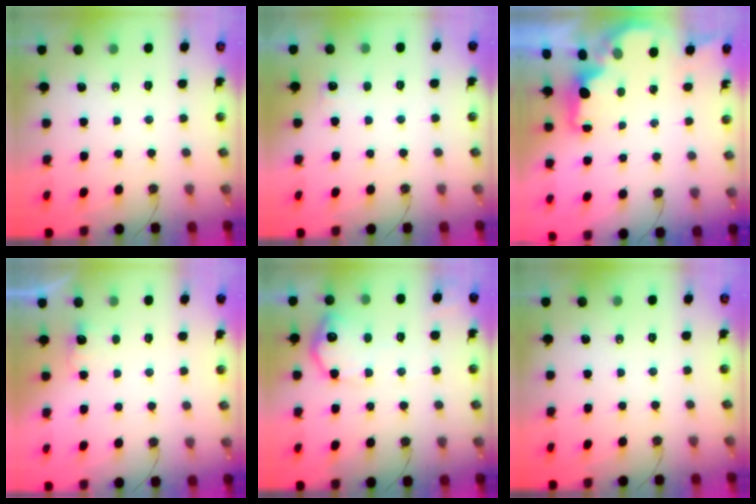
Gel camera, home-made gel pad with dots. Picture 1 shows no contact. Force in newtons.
{"total": 4.6, "press": 4.5, "slide": 1.2}
{"total": 1.8, "press": 1.6, "slide": 0.8}
{"total": 2.6, "press": 2.4, "slide": 0.8}
{"total": 12.2, "press": 12.2, "slide": 0.4}
{"total": 0.0}